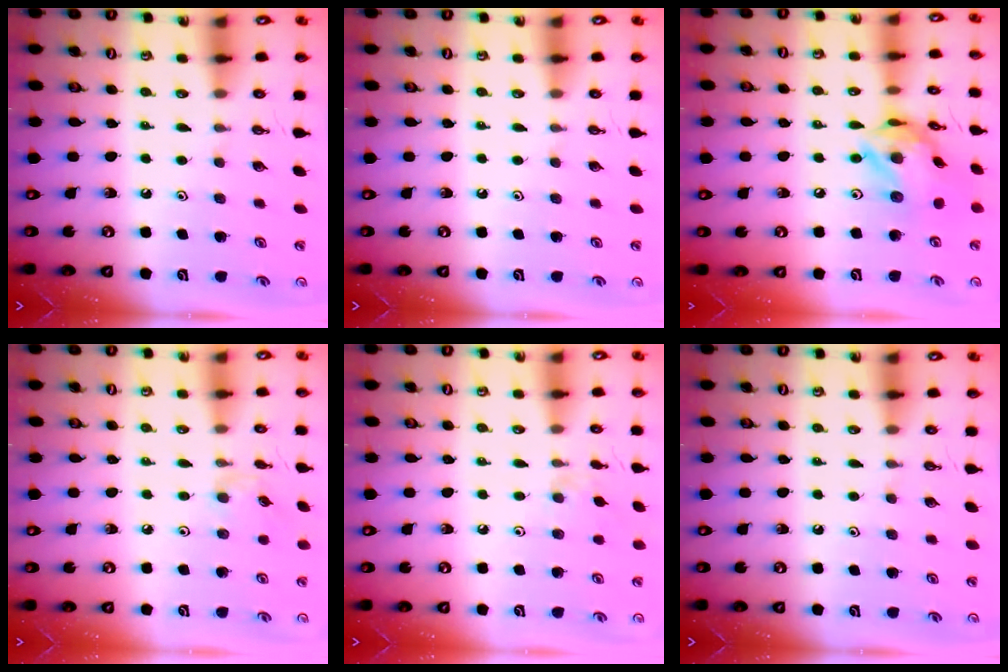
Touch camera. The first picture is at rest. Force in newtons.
{"total": 0.0}
{"total": 16.4, "press": 16.3, "slide": 1.7}
{"total": 1.5, "press": 1.5, "slide": 0.4}
{"total": 2.6, "press": 2.6, "slide": 0.5}
{"total": 0.0}